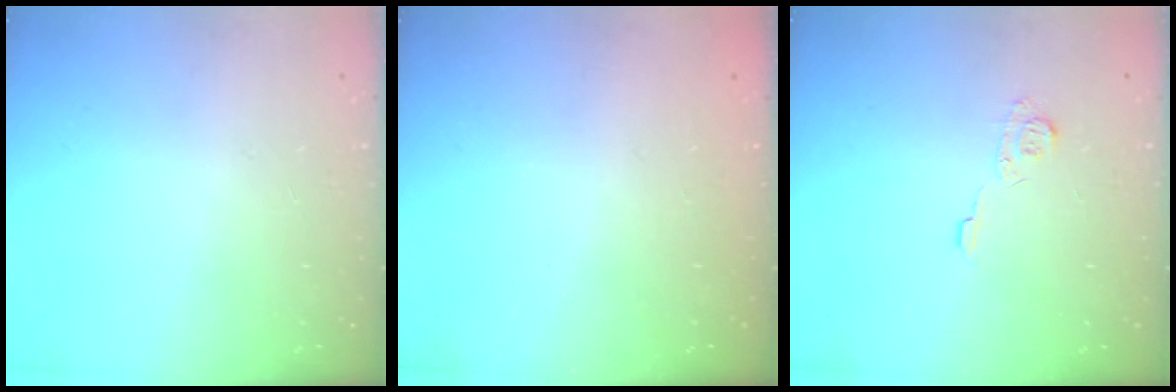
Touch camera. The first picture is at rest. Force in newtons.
{"total": 2.2, "press": 2.1, "slide": 0.7}
{"total": 6.2, "press": 6.2, "slide": 0.5}